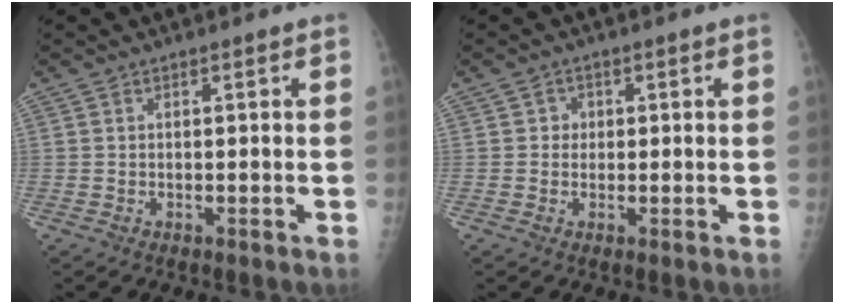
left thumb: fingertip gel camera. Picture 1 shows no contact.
{"total": 2.0, "force": [0.2, 1.9, 0.5], "torque": [0.007, 0.005, 0.000]}